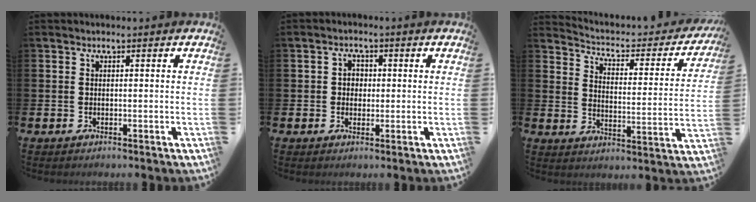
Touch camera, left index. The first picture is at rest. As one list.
[{"total": 2.3, "force": [0.3, 2.0, 1.0], "torque": [-0.008, 0.004, -0.002]}, {"total": 3.9, "force": [3.3, 1.7, 1.3], "torque": [-0.052, -0.027, 0.046]}]